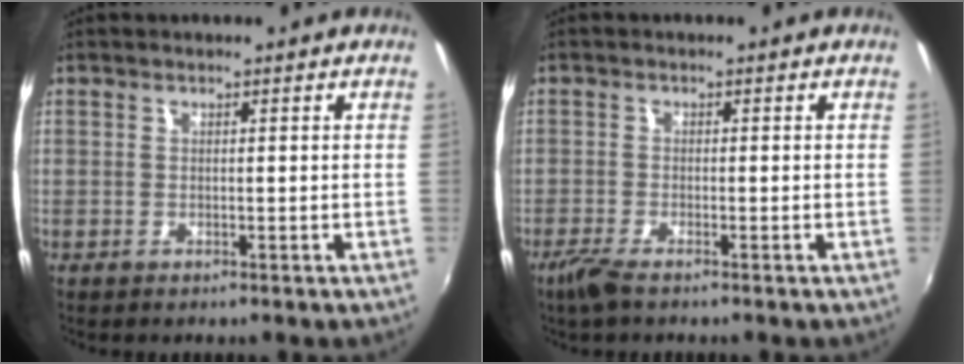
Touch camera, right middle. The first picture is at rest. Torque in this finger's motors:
{"motor_torque": [0.36, -0.34, 0.02, 0.05]}